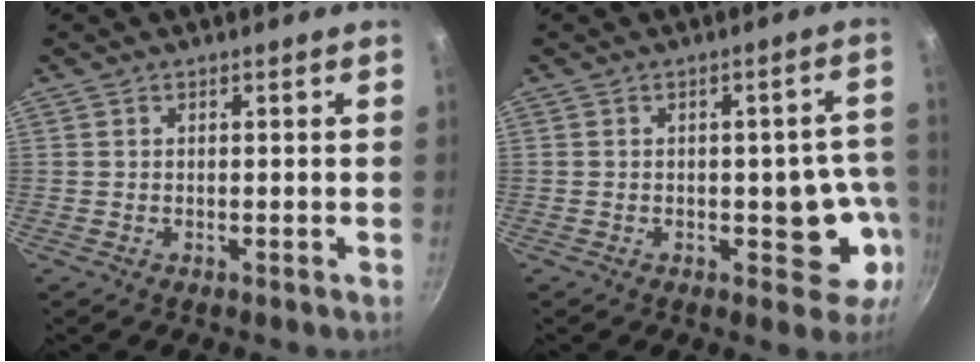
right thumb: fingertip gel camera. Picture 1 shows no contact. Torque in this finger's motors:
{"motor_torque": [2.01, 1.49, 1.16, -0.76, 0.07]}